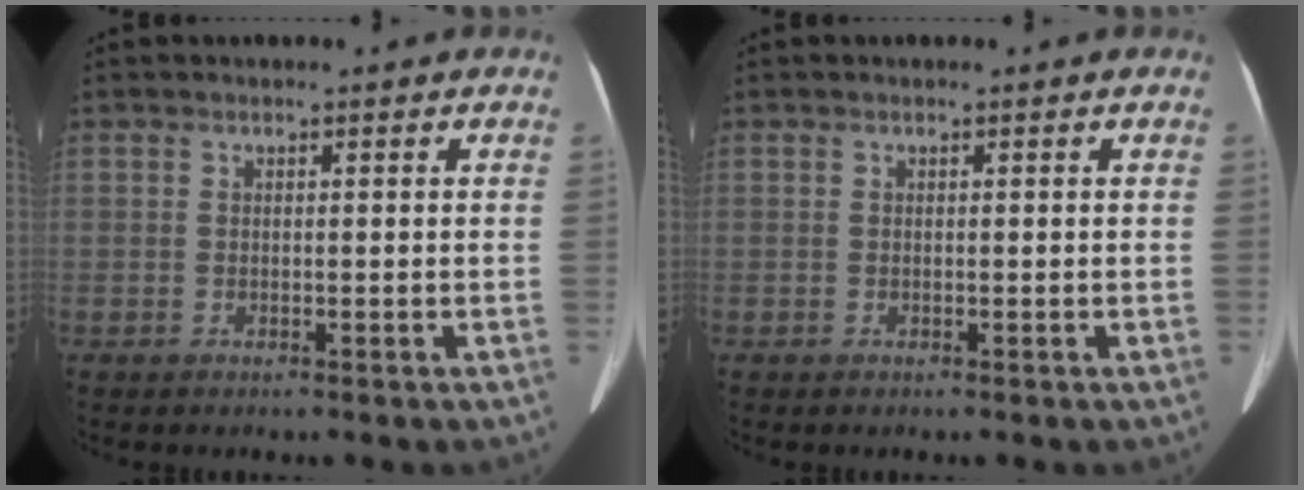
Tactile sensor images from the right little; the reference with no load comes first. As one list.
[{"total": 0.0}]